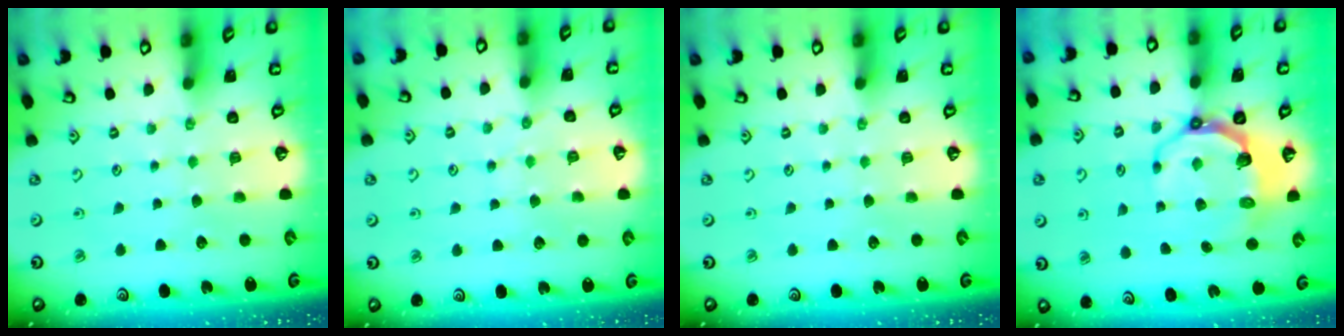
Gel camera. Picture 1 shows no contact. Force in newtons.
{"total": 5.8, "press": 5.8, "slide": 0.8}
{"total": 0.0}
{"total": 7.8, "press": 6.4, "slide": 4.4}